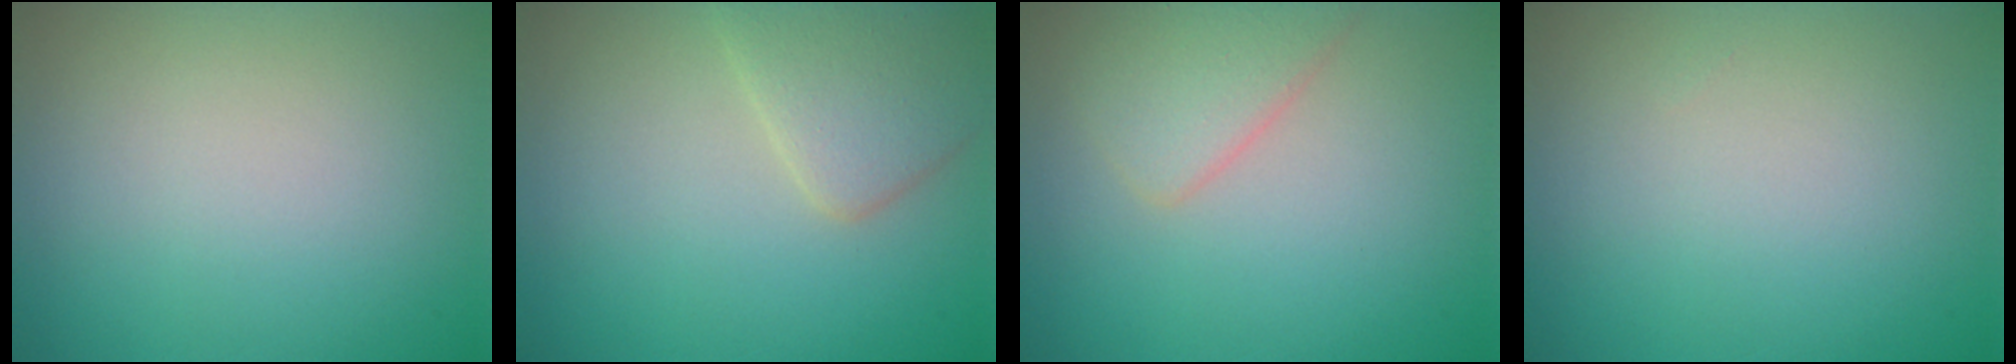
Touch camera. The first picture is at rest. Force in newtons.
{"total": 3.3, "press": 3.3, "slide": 0.1}
{"total": 2.6, "press": 2.6, "slide": 0.1}
{"total": 0.0}